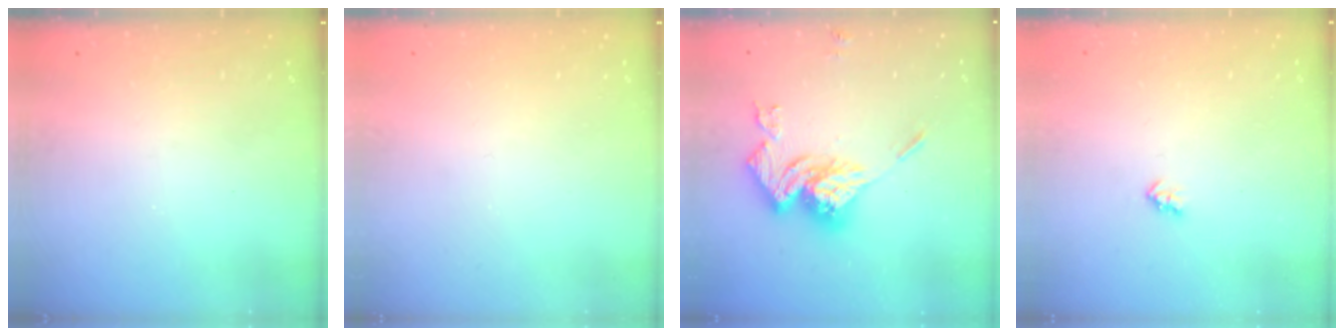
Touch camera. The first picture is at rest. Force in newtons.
{"total": 0.0}
{"total": 16.4, "press": 16.4, "slide": 1.7}
{"total": 2.0, "press": 2.0, "slide": 0.3}